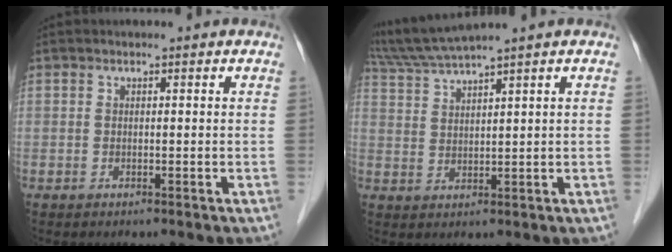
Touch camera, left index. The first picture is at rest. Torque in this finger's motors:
{"motor_torque": [0.42, -0.53, 0.05, 0.08]}